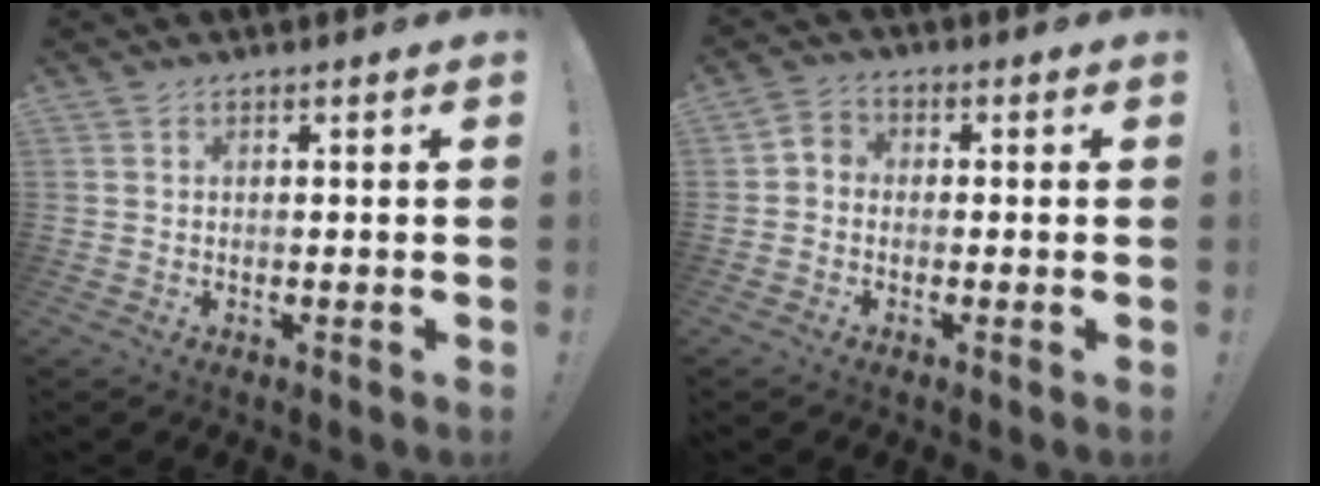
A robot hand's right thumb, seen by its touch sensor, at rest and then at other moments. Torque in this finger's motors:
{"motor_torque": [0.10, 0.01, 0.18, -0.11, 0.00]}